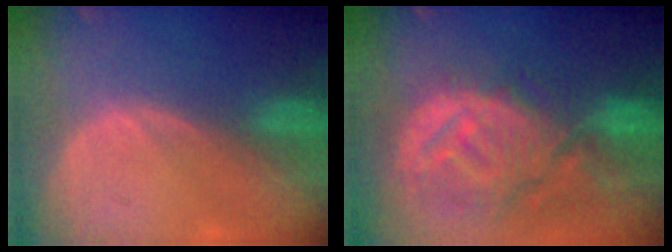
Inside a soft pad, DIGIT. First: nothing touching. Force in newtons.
{"total": 12.8, "press": 11.2, "slide": 6.1}